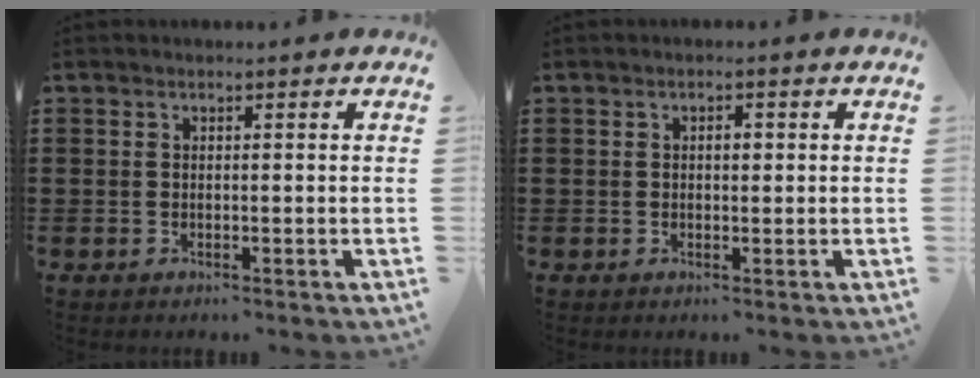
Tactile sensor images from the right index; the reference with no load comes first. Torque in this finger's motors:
{"motor_torque": [0.33, -0.22, 0.05, 0.02]}